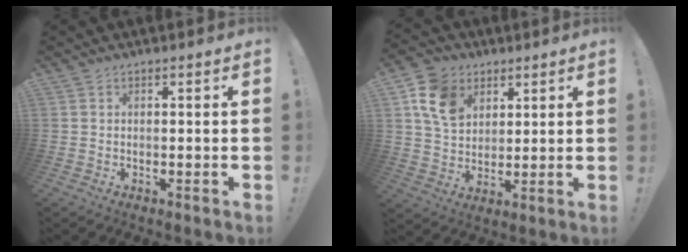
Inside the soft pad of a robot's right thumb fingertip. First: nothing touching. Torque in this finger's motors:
{"motor_torque": [0.05, 0.12, 0.32, 0.24, 0.05]}